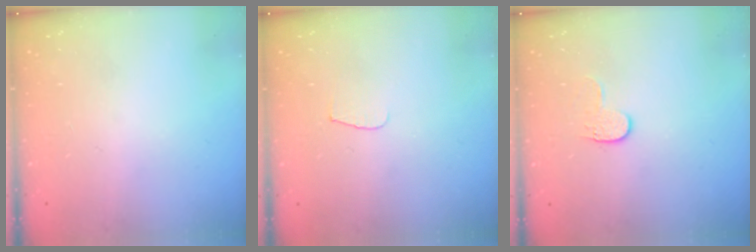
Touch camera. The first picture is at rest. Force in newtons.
{"total": 4.3, "press": 4.2, "slide": 0.4}
{"total": 4.6, "press": 4.6, "slide": 0.5}